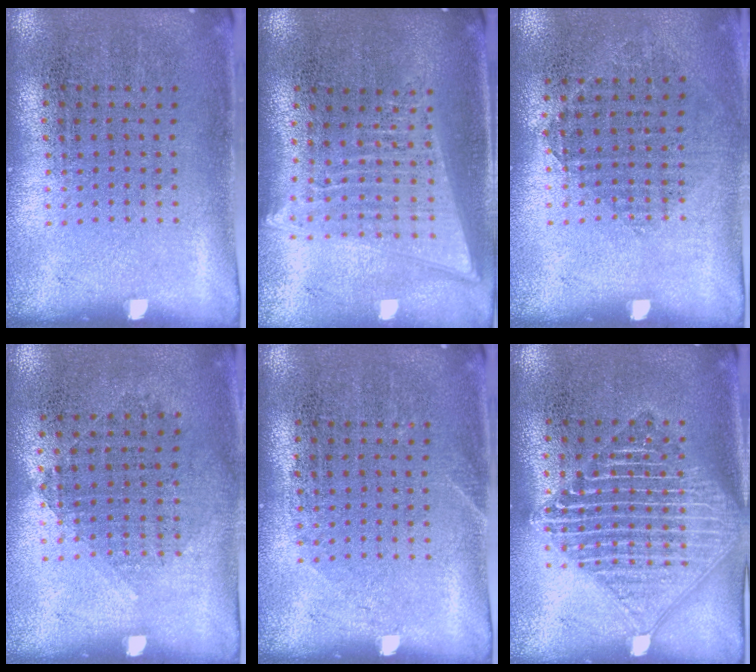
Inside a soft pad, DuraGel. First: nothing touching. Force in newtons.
{"total": 1.8, "press": 1.6, "slide": 0.9}
{"total": 0.8, "press": 0.8, "slide": 0.3}
{"total": 1.0, "press": 0.9, "slide": 0.4}
{"total": 0.7, "press": 0.6, "slide": 0.2}
{"total": 3.0, "press": 3.0, "slide": 0.4}